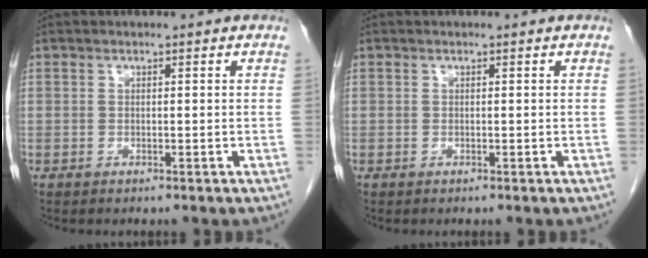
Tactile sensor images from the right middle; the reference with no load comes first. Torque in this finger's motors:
{"motor_torque": [-0.15, 0.01, -0.02, -0.01]}